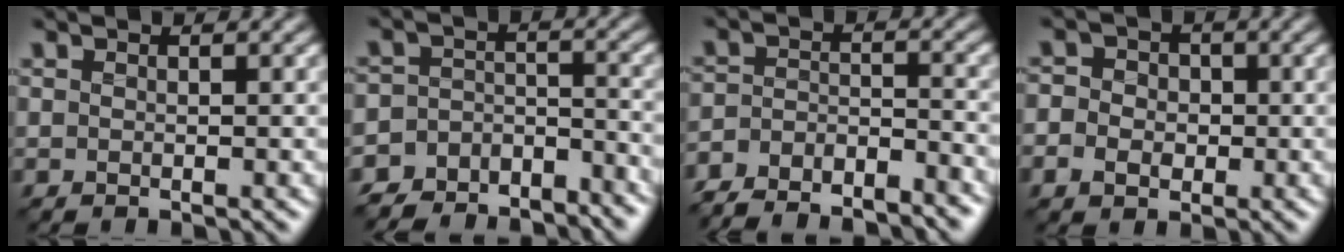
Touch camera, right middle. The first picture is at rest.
{"total": 8.1, "force": [-7.3, 3.4, 0.6], "torque": [-0.005, 0.000, -0.108]}
{"total": 6.2, "force": [-5.8, 1.5, 1.8], "torque": [-0.037, -0.010, -0.103]}
{"total": 3.8, "force": [-0.6, 3.4, 1.6], "torque": [-0.010, 0.008, -0.030]}